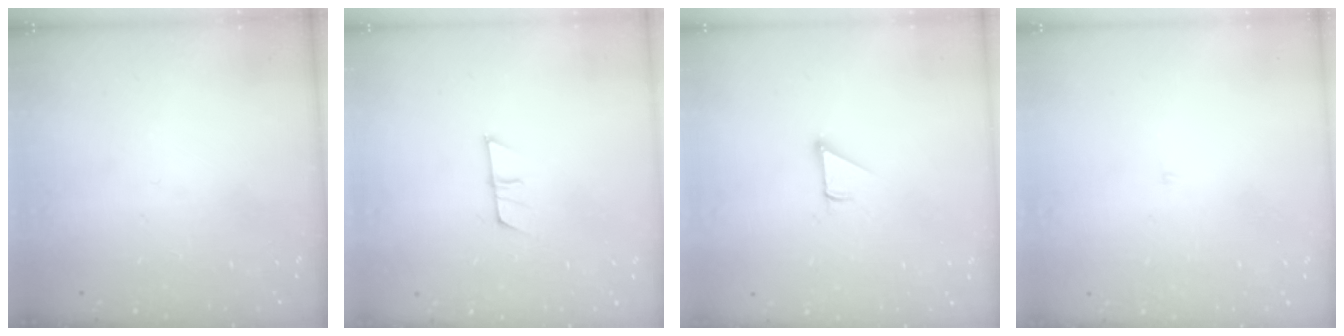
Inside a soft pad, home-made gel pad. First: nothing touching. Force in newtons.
{"total": 7.1, "press": 7.1, "slide": 0.6}
{"total": 1.6, "press": 1.6, "slide": 0.2}
{"total": 2.1, "press": 2.1, "slide": 0.2}